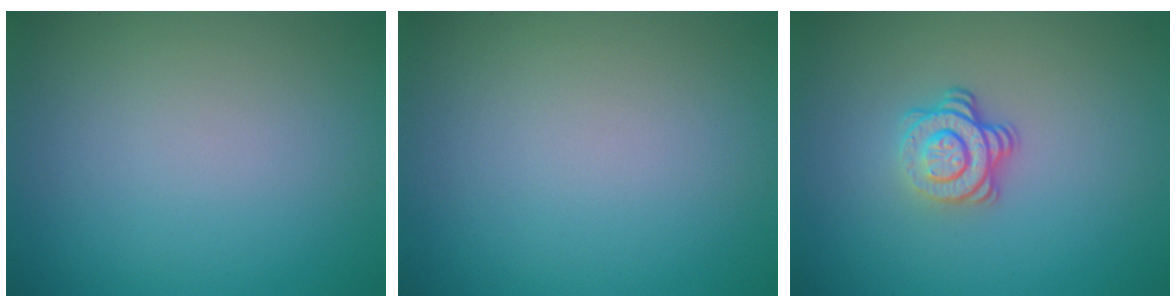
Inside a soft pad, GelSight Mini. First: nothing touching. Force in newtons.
{"total": 0.0}
{"total": 3.6, "press": 2.5, "slide": 2.6}